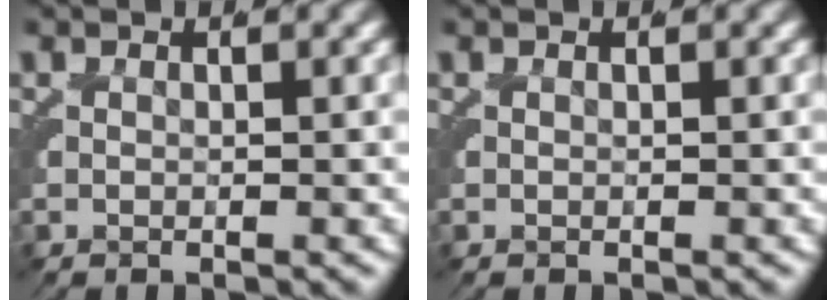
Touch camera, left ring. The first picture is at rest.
{"total": 0.0}